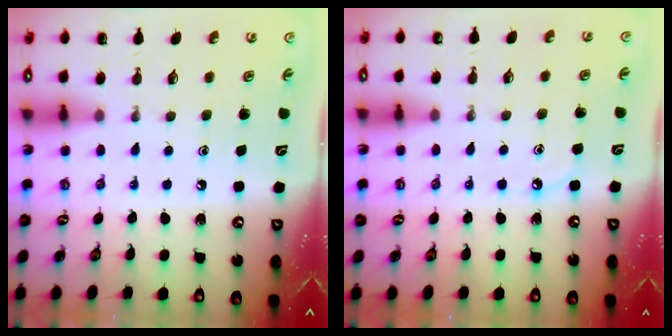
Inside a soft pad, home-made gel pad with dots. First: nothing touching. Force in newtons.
{"total": 3.9, "press": 3.9, "slide": 0.4}